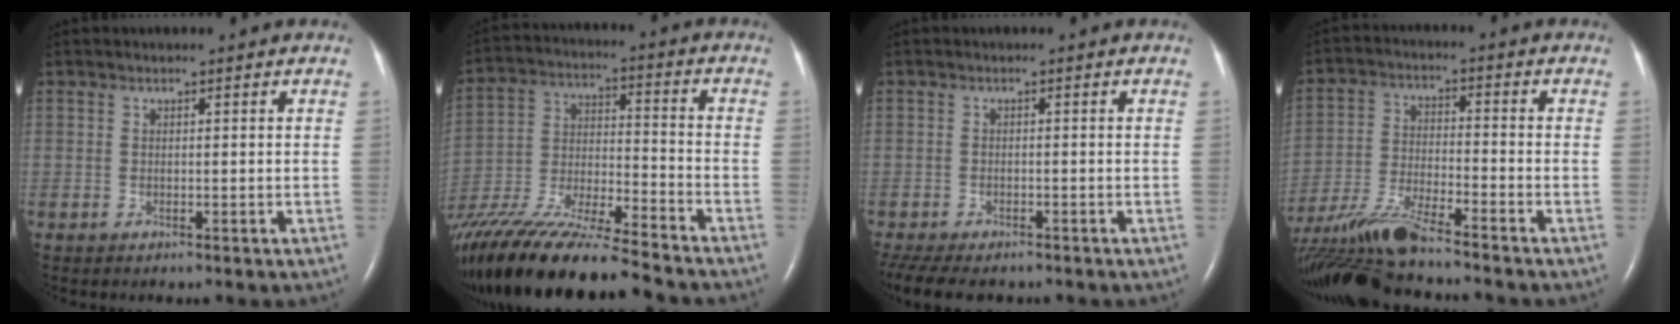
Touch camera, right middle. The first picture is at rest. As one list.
[{"total": 20.4, "force": [-17.5, 1.0, 10.4], "torque": [-0.226, -0.041, -0.315]}, {"total": 10.3, "force": [-8.1, 3.7, 5.2], "torque": [-0.113, -0.009, -0.115]}, {"total": 12.5, "force": [-11.1, -0.1, 5.8], "torque": [-0.120, -0.018, -0.204]}]